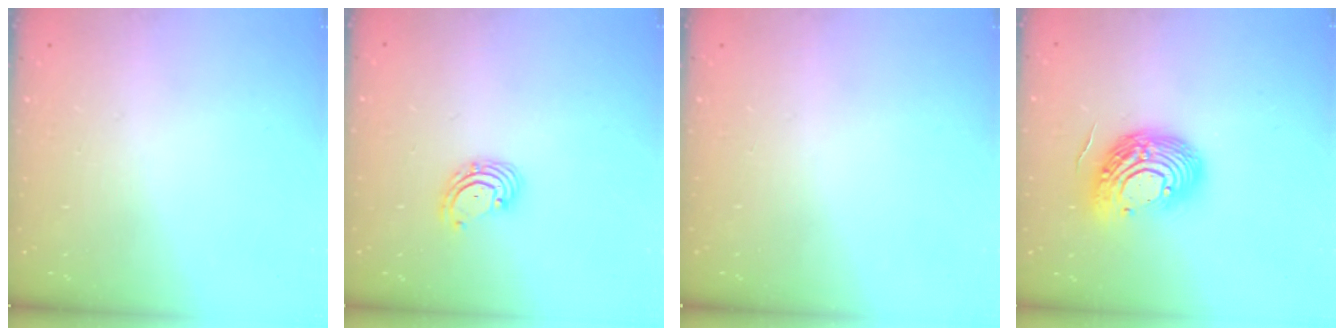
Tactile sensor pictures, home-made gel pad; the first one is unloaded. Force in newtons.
{"total": 3.3, "press": 3.3, "slide": 0.5}
{"total": 0.0}
{"total": 14.4, "press": 14.3, "slide": 1.4}